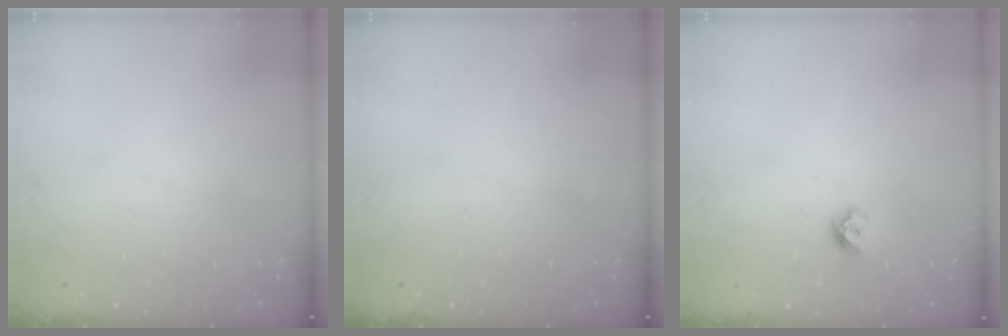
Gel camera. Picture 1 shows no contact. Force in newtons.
{"total": 0.0}
{"total": 5.4, "press": 5.3, "slide": 1.0}